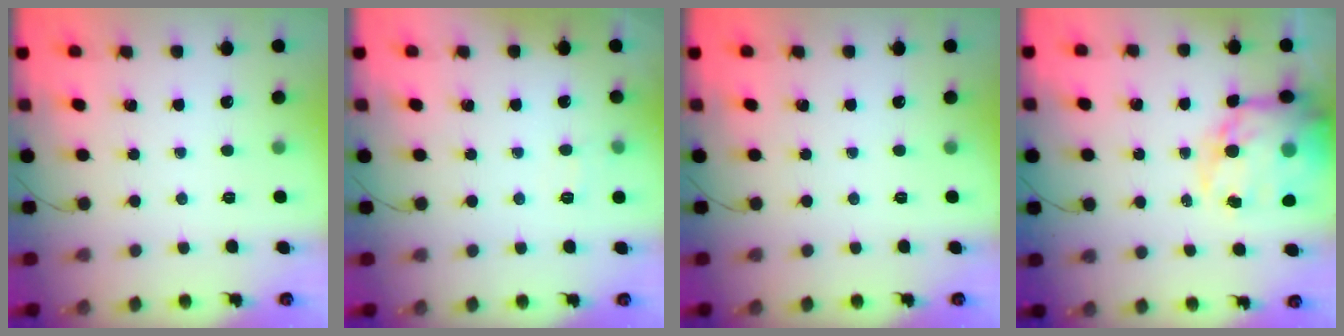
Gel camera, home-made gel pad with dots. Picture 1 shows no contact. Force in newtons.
{"total": 6.1, "press": 5.9, "slide": 1.5}
{"total": 0.0}
{"total": 20.6, "press": 20.0, "slide": 5.0}